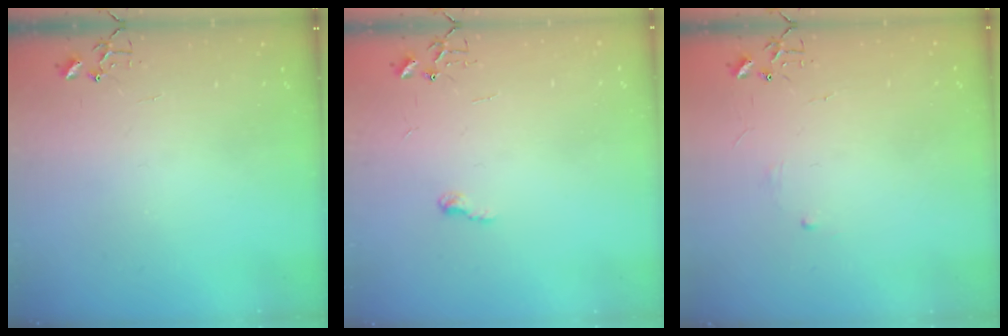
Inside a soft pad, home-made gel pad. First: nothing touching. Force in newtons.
{"total": 5.9, "press": 5.9, "slide": 0.4}
{"total": 2.9, "press": 2.8, "slide": 0.5}